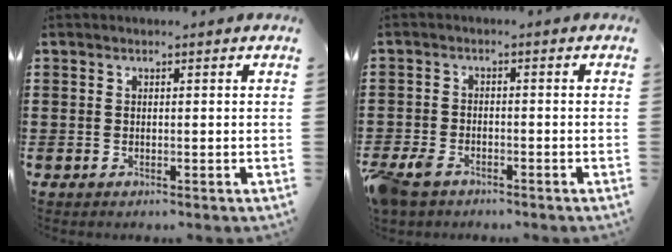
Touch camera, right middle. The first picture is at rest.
{"total": 3.3, "force": [-2.7, 1.5, 1.2], "torque": [-0.057, -0.008, -0.064]}